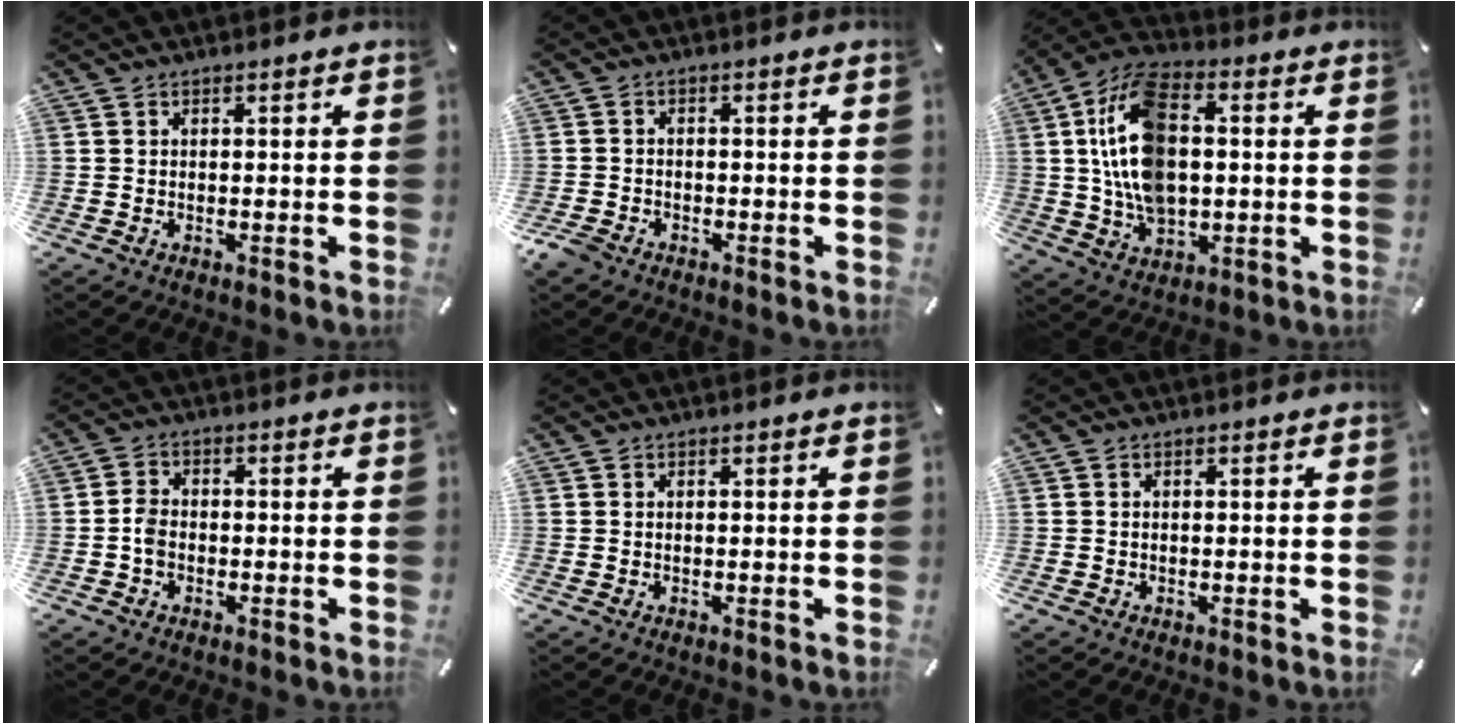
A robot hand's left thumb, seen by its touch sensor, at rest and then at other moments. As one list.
[{"total": 2.7, "force": [-2.1, 1.5, 0.9], "torque": [-0.027, 0.007, -0.044]}, {"total": 15.8, "force": [1.2, 10.1, 12.0], "torque": [-0.264, 0.008, 0.019]}, {"total": 3.4, "force": [-0.9, 2.6, 2.1], "torque": [-0.036, 0.008, -0.015]}, {"total": 0.0}, {"total": 0.0}]